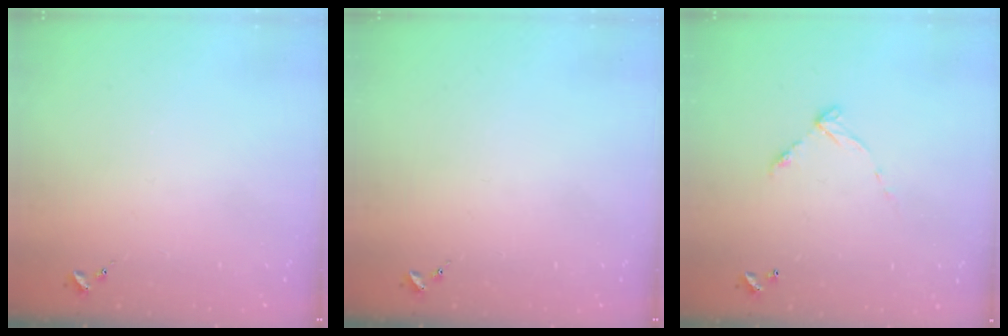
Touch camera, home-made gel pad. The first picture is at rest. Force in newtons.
{"total": 0.0}
{"total": 5.8, "press": 5.8, "slide": 0.4}